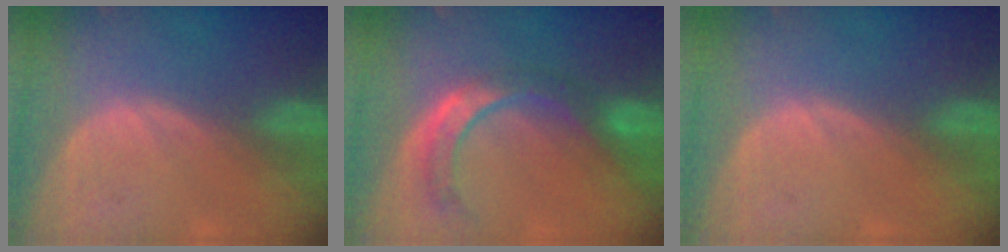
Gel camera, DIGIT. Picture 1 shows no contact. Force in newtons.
{"total": 8.4, "press": 7.2, "slide": 4.4}
{"total": 0.0}